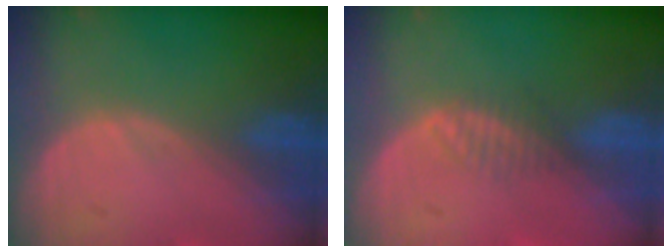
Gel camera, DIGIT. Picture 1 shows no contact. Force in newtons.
{"total": 2.0, "press": 1.8, "slide": 0.8}